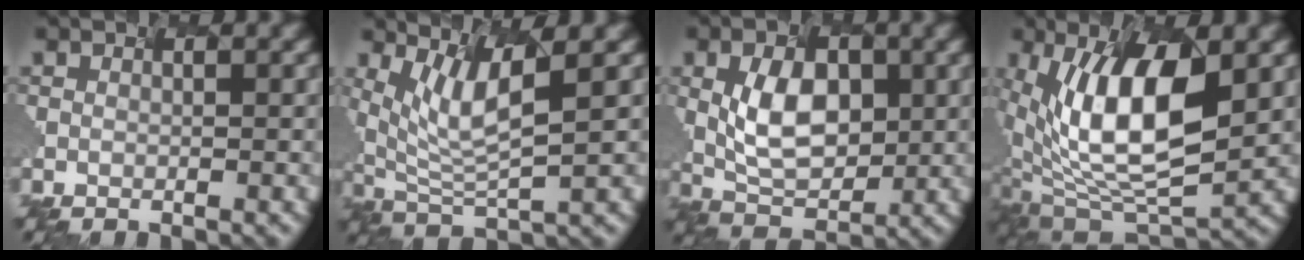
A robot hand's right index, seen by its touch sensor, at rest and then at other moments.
{"total": 5.2, "force": [2.2, 1.0, 4.6], "torque": [-0.103, -0.008, 0.058]}
{"total": 5.4, "force": [-0.2, 3.5, 4.2], "torque": [-0.084, -0.005, 0.002]}
{"total": 10.7, "force": [1.3, 4.6, 9.6], "torque": [-0.178, -0.007, 0.021]}